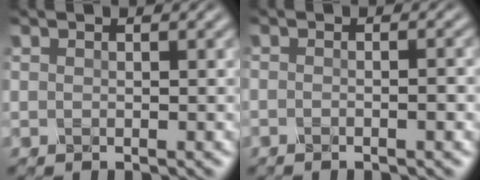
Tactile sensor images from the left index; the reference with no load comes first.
{"total": 1.4, "force": [-0.7, 0.2, 1.2], "torque": [-0.010, -0.006, -0.018]}